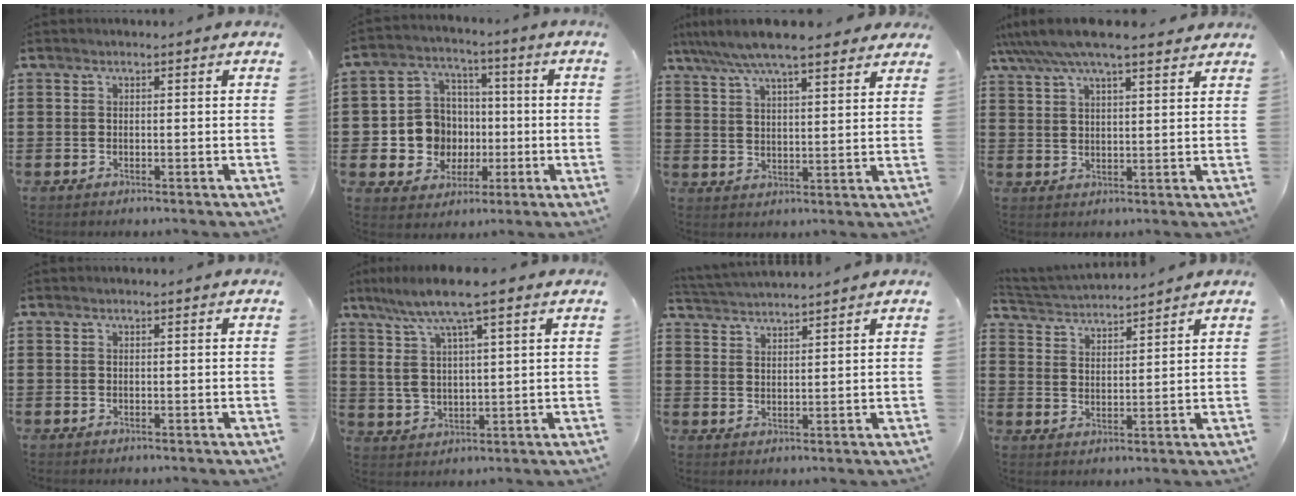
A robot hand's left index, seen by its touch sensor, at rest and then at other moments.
{"total": 9.1, "force": [-0.4, 8.7, 2.5], "torque": [-0.085, 0.012, 0.004]}
{"total": 7.7, "force": [6.7, 1.1, 3.8], "torque": [-0.094, -0.018, 0.120]}
{"total": 6.9, "force": [5.8, 1.1, 3.6], "torque": [-0.087, -0.010, 0.103]}
{"total": 0.0}
{"total": 9.3, "force": [5.6, 2.0, 7.1], "torque": [-0.148, -0.008, 0.096]}
{"total": 2.5, "force": [2.5, -0.3, -0.1], "torque": [-0.008, -0.009, 0.046]}
{"total": 3.1, "force": [3.1, -0.1, -0.2], "torque": [-0.013, -0.018, 0.053]}